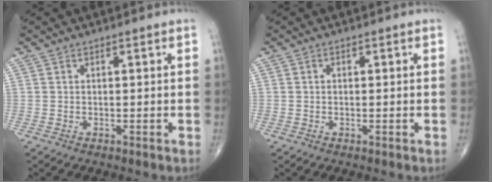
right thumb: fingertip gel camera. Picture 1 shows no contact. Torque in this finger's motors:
{"motor_torque": [-0.28, -0.03, 0.07, 0.11, -0.01]}